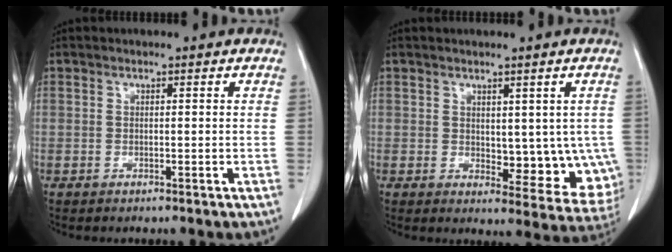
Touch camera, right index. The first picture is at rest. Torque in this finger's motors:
{"motor_torque": [0.13, 0.19, 0.10, 0.00]}